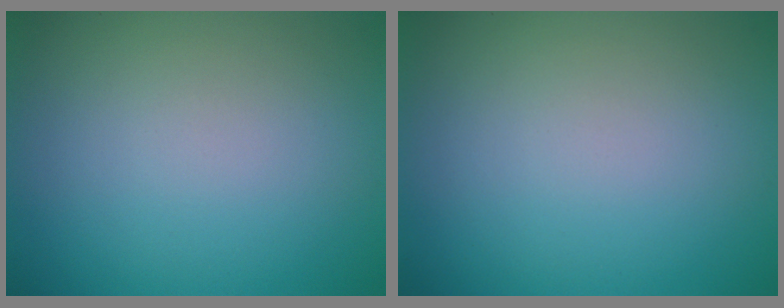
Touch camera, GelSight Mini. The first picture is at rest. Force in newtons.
{"total": 0.0}